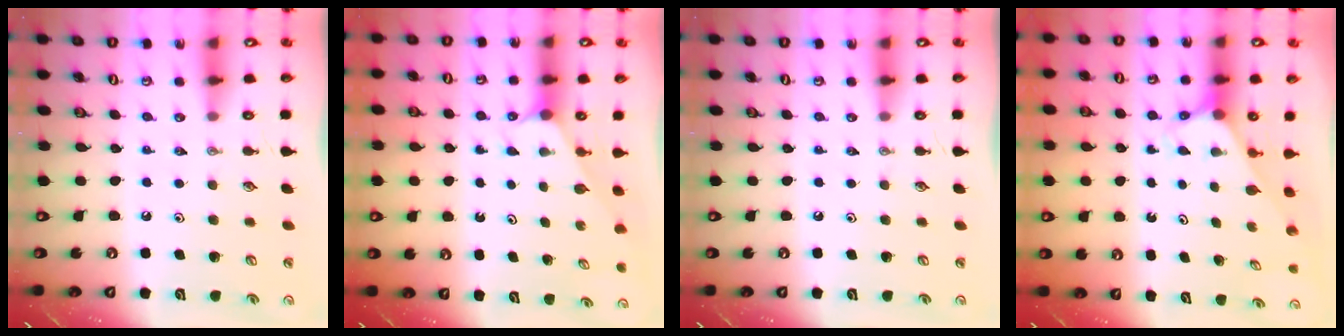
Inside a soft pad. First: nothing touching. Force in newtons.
{"total": 2.0, "press": 2.0, "slide": 0.3}
{"total": 0.0}
{"total": 2.6, "press": 2.6, "slide": 0.2}